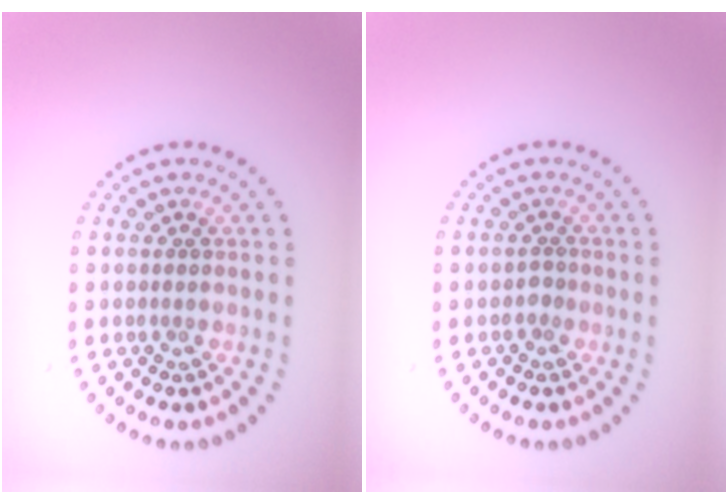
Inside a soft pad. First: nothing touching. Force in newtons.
{"total": 0.9, "press": 0.6, "slide": 0.6}